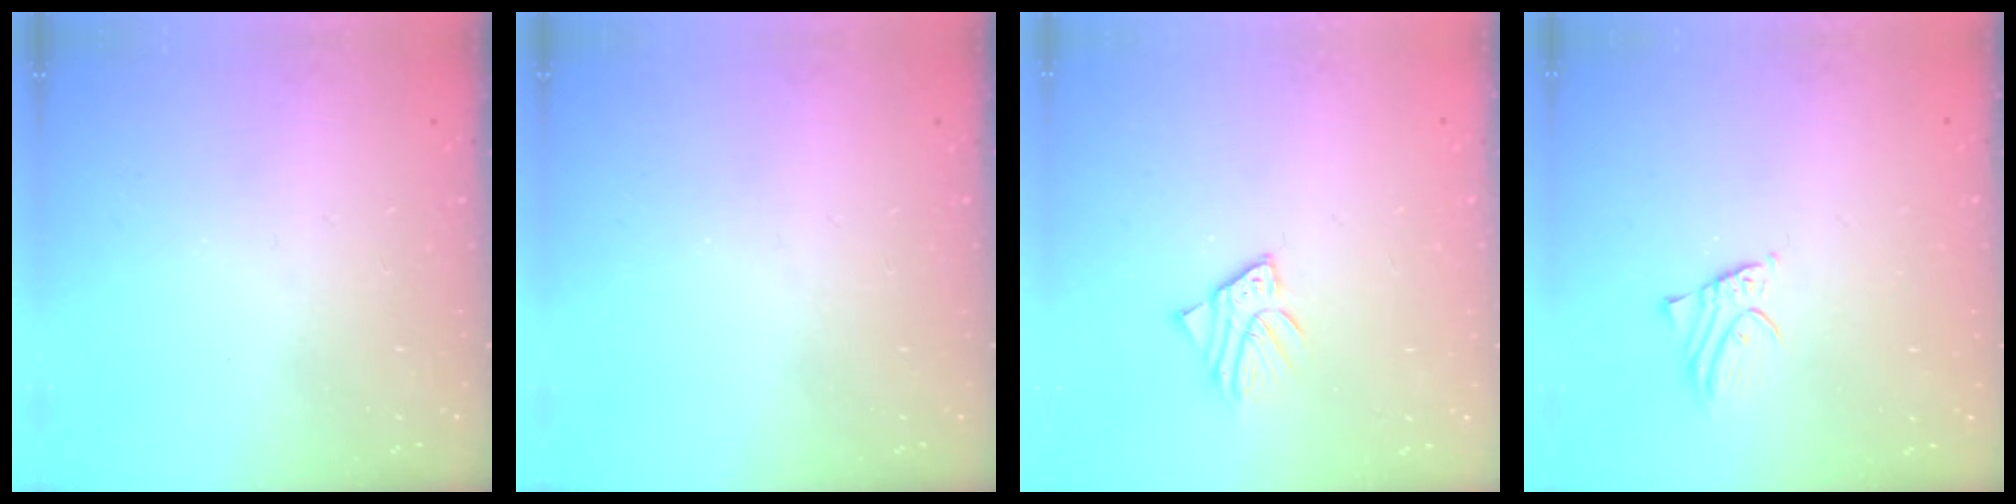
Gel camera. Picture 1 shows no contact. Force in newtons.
{"total": 0.0}
{"total": 3.7, "press": 3.7, "slide": 0.4}
{"total": 2.3, "press": 2.3, "slide": 0.1}